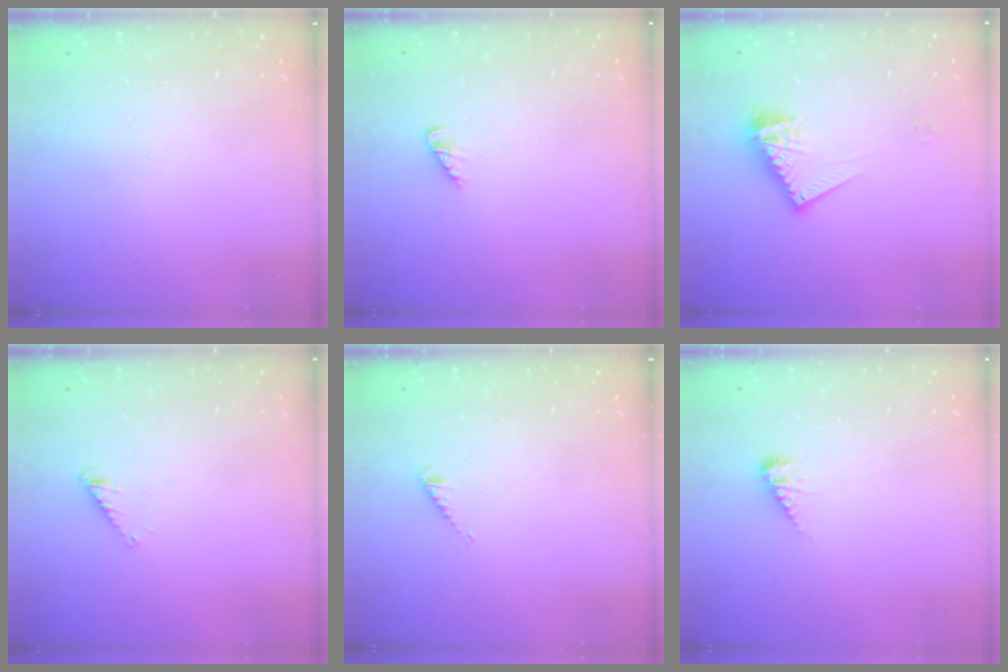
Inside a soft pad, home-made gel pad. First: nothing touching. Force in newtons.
{"total": 1.5, "press": 1.5, "slide": 0.3}
{"total": 11.2, "press": 11.2, "slide": 1.1}
{"total": 3.3, "press": 3.3, "slide": 0.4}
{"total": 1.1, "press": 1.1, "slide": 0.3}
{"total": 5.7, "press": 5.7, "slide": 0.7}